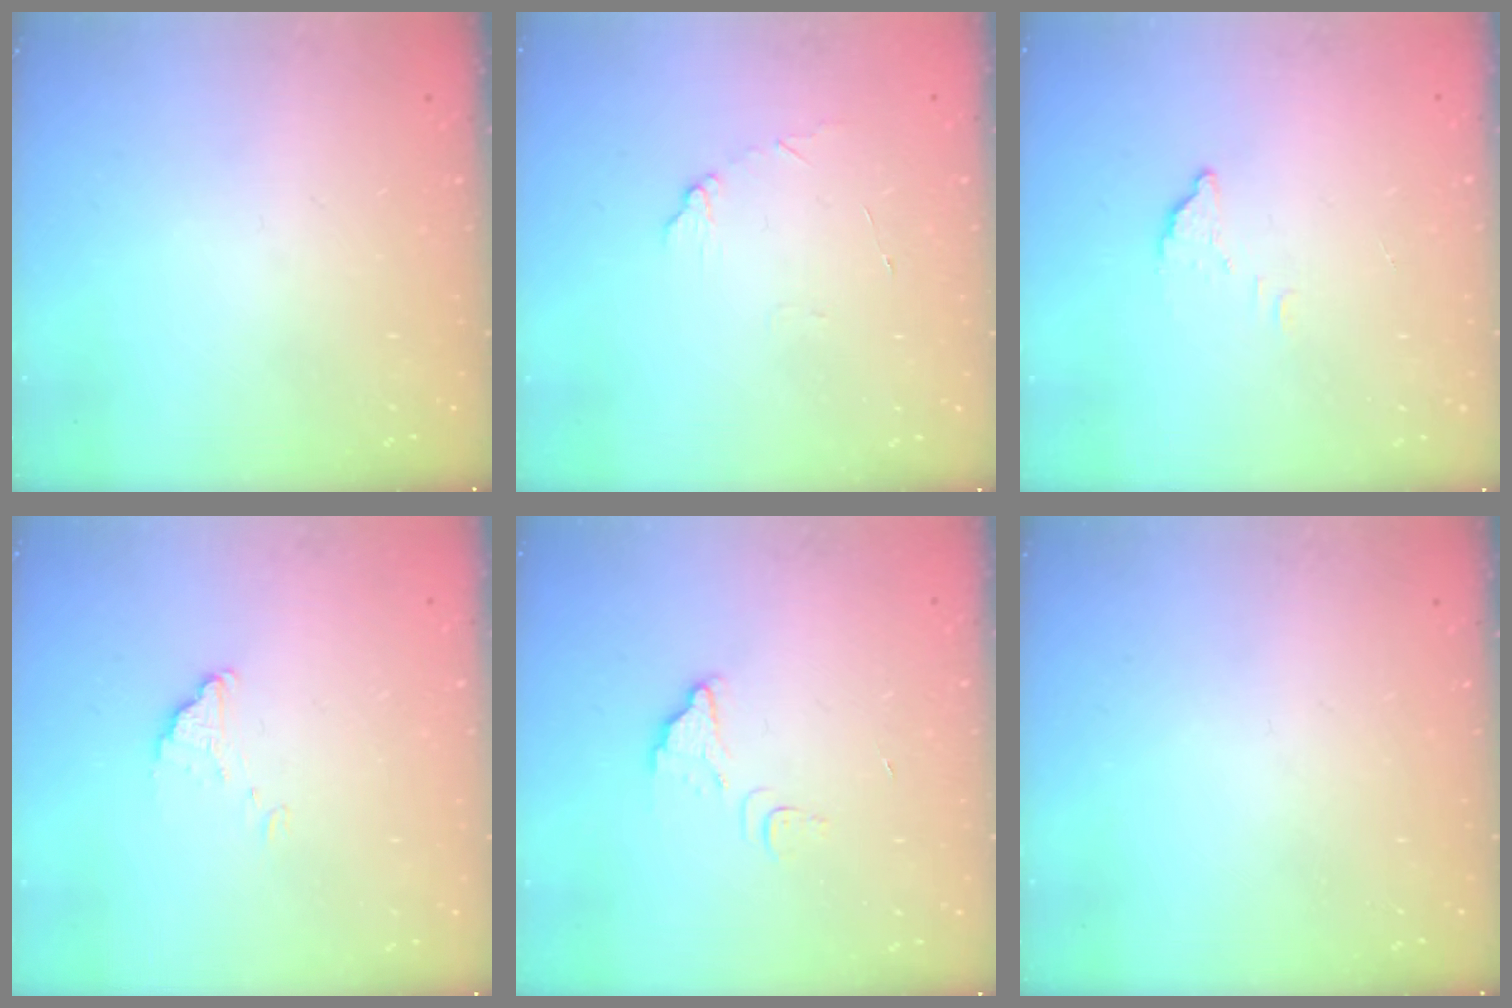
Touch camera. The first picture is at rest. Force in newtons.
{"total": 5.8, "press": 5.7, "slide": 0.5}
{"total": 2.8, "press": 2.8, "slide": 0.1}
{"total": 1.5, "press": 1.5, "slide": 0.1}
{"total": 4.5, "press": 4.5, "slide": 0.3}
{"total": 0.0}